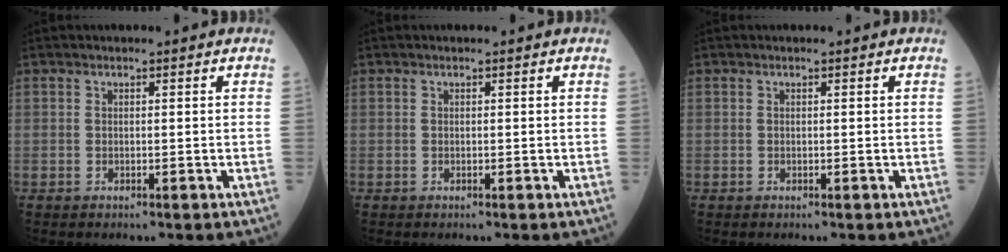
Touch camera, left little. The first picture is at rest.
{"total": 0.0}
{"total": 0.0}